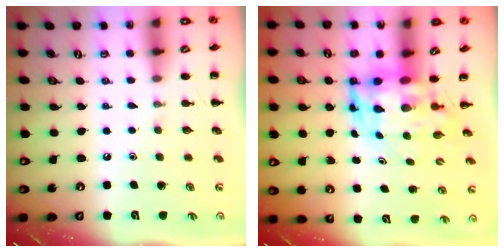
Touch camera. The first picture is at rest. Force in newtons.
{"total": 5.9, "press": 5.7, "slide": 1.6}